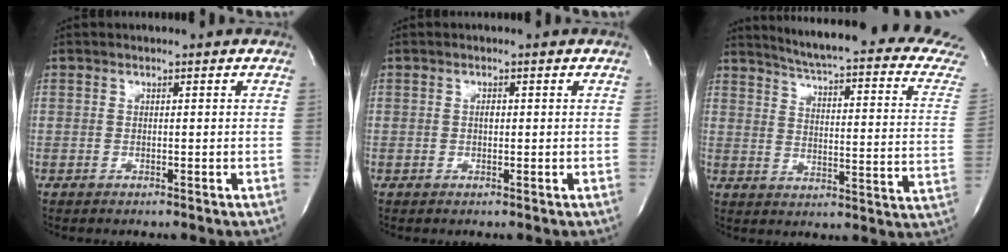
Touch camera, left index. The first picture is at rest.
{"total": 0.9, "force": [0.0, 0.5, 0.7], "torque": [-0.017, 0.000, -0.001]}
{"total": 24.2, "force": [21.7, 0.8, 10.7], "torque": [-0.151, -0.086, 0.250]}